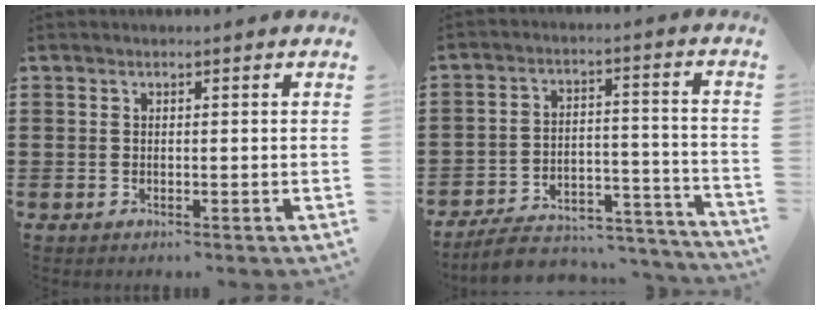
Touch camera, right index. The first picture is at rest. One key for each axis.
{"total": 7.2, "fx": -6.6, "fy": 1.8, "fz": 2.5, "tx": -0.037, "ty": 0.018, "tz": -0.125}